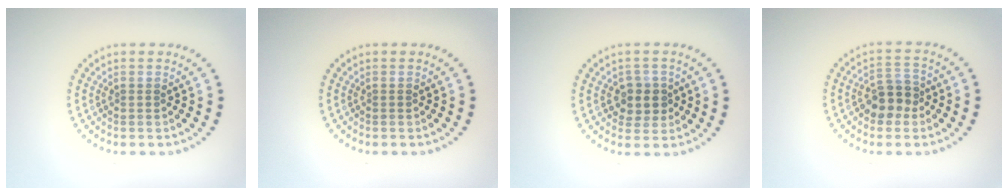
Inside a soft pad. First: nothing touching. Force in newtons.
{"total": 0.0}
{"total": 2.6, "press": 2.5, "slide": 0.9}
{"total": 3.4, "press": 3.3, "slide": 1.0}